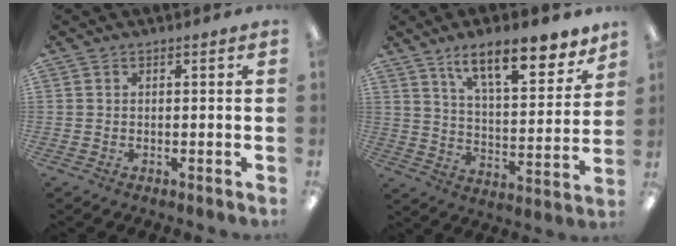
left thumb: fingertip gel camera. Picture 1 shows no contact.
{"total": 16.1, "force": [12.1, 5.0, 9.3], "torque": [-0.131, -0.077, 0.200]}